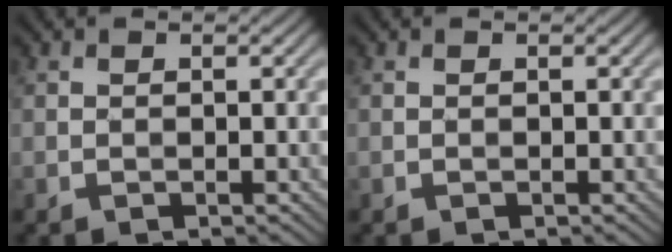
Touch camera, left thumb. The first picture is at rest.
{"total": 0.0}